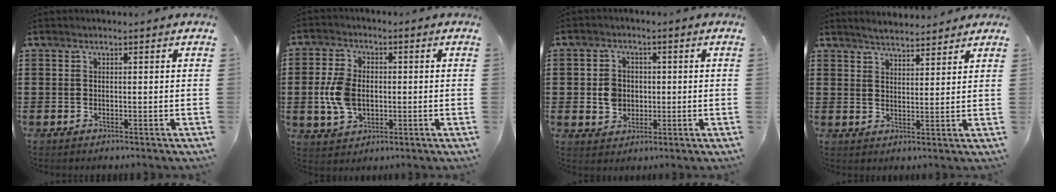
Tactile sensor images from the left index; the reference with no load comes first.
{"total": 7.2, "force": [-0.6, 4.8, 5.4], "torque": [-0.143, 0.000, -0.019]}
{"total": 4.1, "force": [-0.1, 3.5, 2.1], "torque": [-0.042, 0.006, -0.005]}
{"total": 3.4, "force": [3.3, 0.1, 0.6], "torque": [-0.020, -0.007, 0.061]}